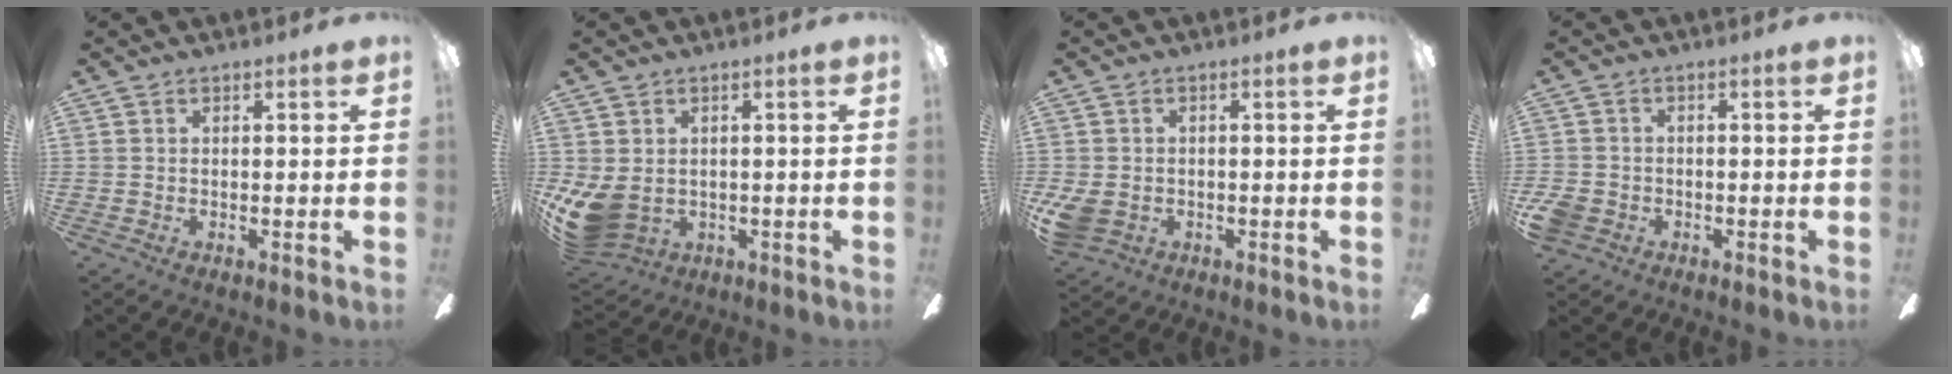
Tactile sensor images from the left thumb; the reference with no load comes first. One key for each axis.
{"total": 8.2, "fx": -1.4, "fy": 6.1, "fz": 5.2, "tx": -0.123, "ty": -0.001, "tz": -0.024}
{"total": 5.9, "fx": -1.8, "fy": 4.5, "fz": 3.3, "tx": -0.086, "ty": 0.007, "tz": -0.034}
{"total": 3.9, "fx": -1.9, "fy": 3.0, "fz": 1.5, "tx": -0.042, "ty": 0.007, "tz": -0.039}